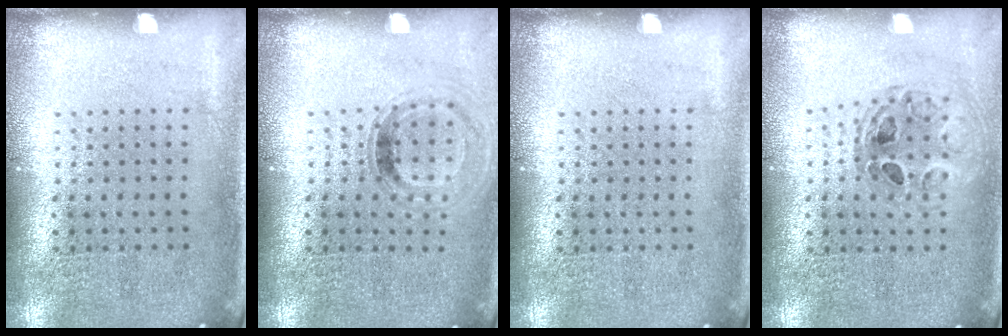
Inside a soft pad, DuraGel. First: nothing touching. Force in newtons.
{"total": 0.9, "press": 0.9, "slide": 0.2}
{"total": 0.0}
{"total": 0.8, "press": 0.8, "slide": 0.1}